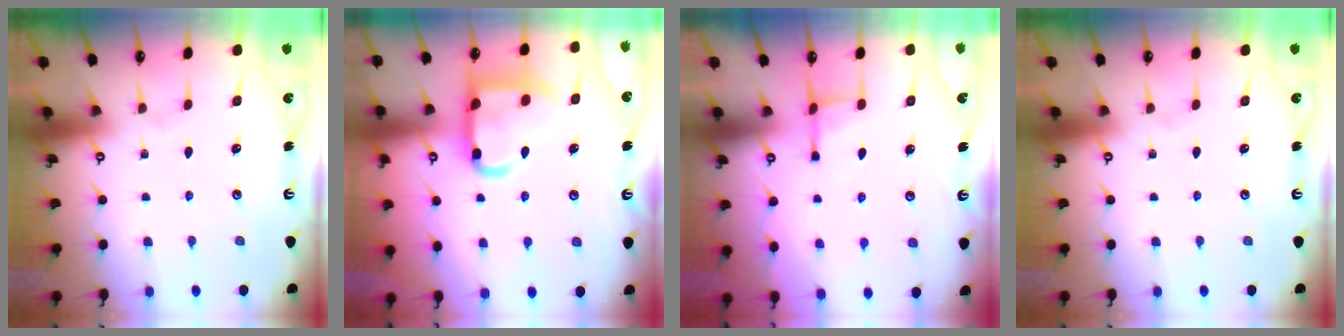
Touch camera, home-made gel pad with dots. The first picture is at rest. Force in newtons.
{"total": 16.8, "press": 16.8, "slide": 1.6}
{"total": 4.2, "press": 4.1, "slide": 0.6}
{"total": 0.0}